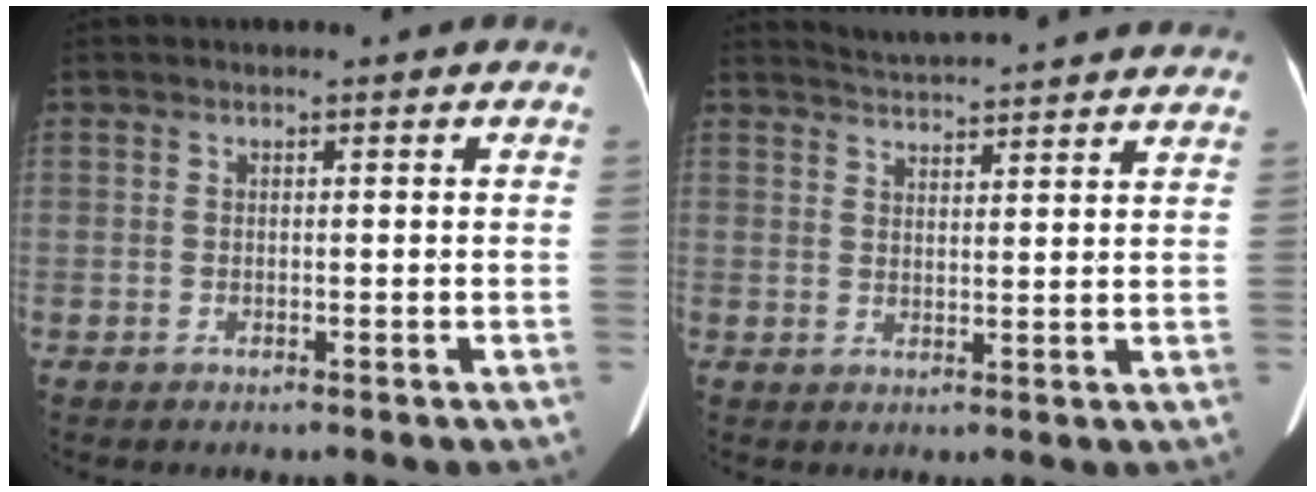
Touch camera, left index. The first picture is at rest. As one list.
[{"total": 13.2, "force": [12.7, 0.2, 3.6], "torque": [-0.060, 0.006, 0.160]}]